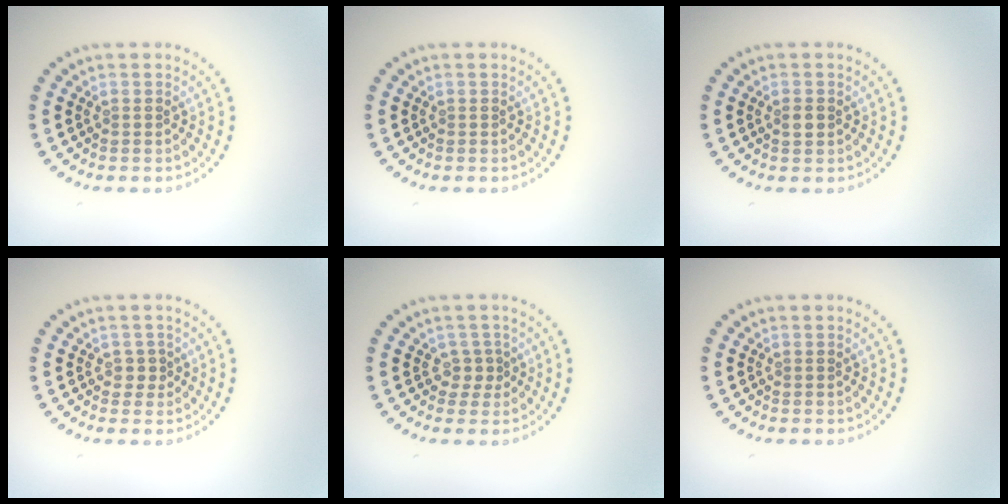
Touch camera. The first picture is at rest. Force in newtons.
{"total": 0.0}
{"total": 1.0, "press": 0.9, "slide": 0.3}
{"total": 1.1, "press": 1.0, "slide": 0.6}
{"total": 1.5, "press": 1.1, "slide": 1.0}
{"total": 0.0}